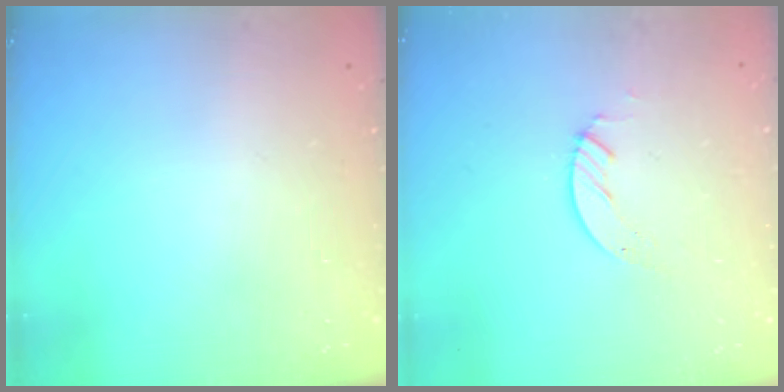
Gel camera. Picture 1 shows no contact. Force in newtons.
{"total": 2.7, "press": 2.7, "slide": 0.2}